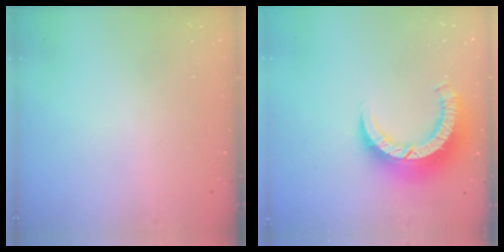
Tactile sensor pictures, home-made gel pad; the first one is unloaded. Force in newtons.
{"total": 10.9, "press": 10.8, "slide": 1.2}